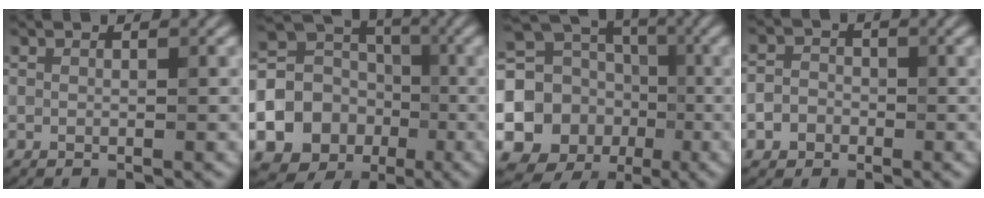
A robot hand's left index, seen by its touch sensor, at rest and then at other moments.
{"total": 15.7, "force": [-3.9, 14.4, 4.9], "torque": [-0.119, -0.007, -0.091]}
{"total": 15.5, "force": [-1.8, 14.2, 5.8], "torque": [-0.123, -0.005, -0.054]}
{"total": 2.5, "force": [-1.0, 2.2, 0.7], "torque": [0.011, 0.001, -0.026]}